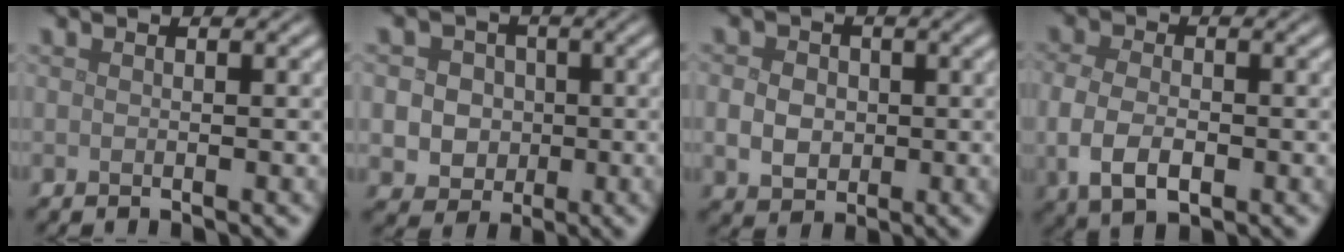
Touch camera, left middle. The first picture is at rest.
{"total": 5.5, "force": [0.3, 5.0, 2.3], "torque": [-0.018, 0.024, -0.015]}
{"total": 3.7, "force": [-0.1, 3.1, 2.0], "torque": [-0.035, 0.000, -0.008]}
{"total": 4.3, "force": [-0.9, 2.6, 3.2], "torque": [-0.072, -0.010, -0.018]}